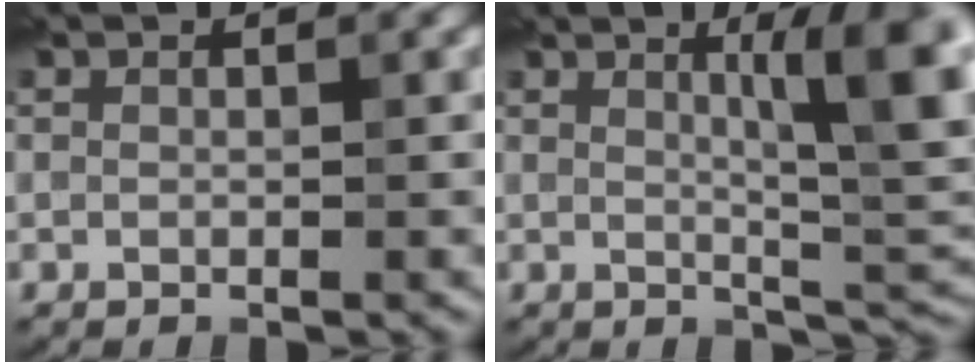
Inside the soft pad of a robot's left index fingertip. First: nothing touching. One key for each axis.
{"total": 8.5, "fx": 2.4, "fy": 2.0, "fz": 7.9, "tx": -0.097, "ty": 0.008, "tz": 0.040}